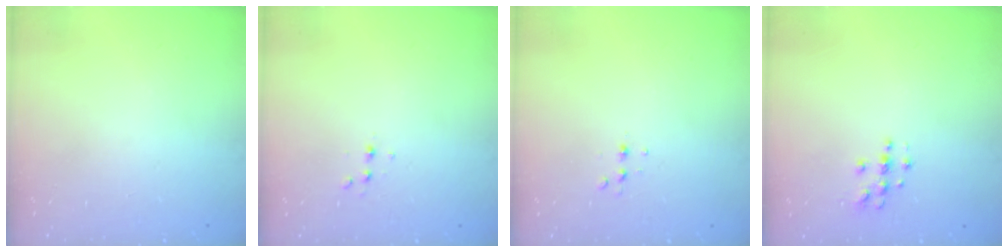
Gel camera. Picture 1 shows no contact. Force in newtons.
{"total": 2.6, "press": 2.5, "slide": 0.8}
{"total": 3.6, "press": 3.5, "slide": 1.1}
{"total": 4.5, "press": 4.5, "slide": 0.5}